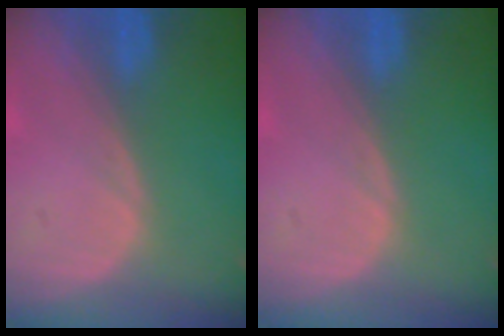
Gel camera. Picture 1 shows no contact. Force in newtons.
{"total": 0.0}